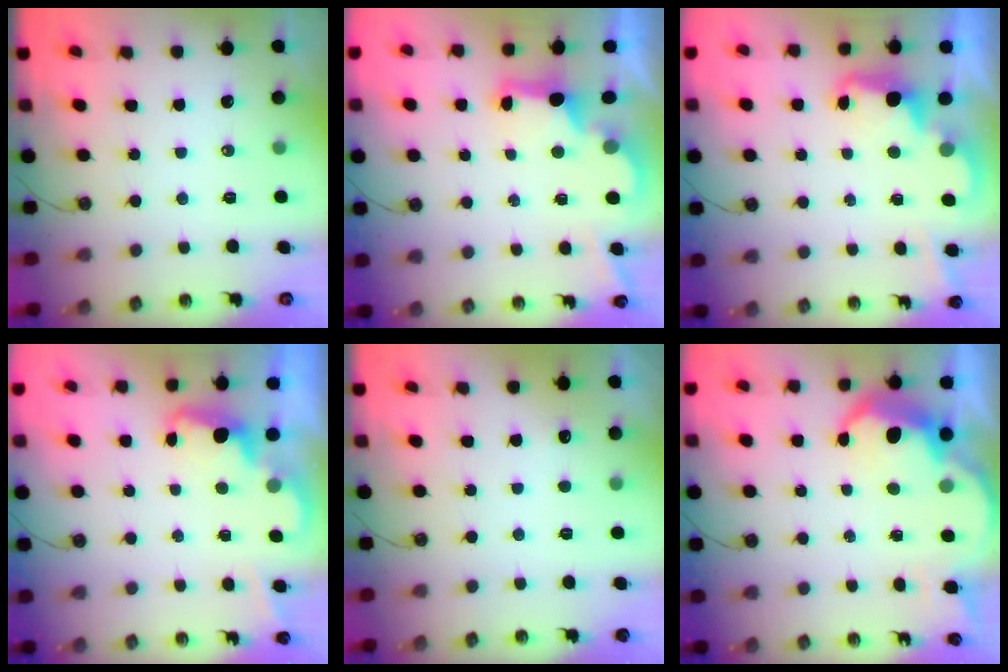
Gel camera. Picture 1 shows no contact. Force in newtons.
{"total": 2.9, "press": 2.8, "slide": 0.9}
{"total": 2.5, "press": 2.4, "slide": 0.5}
{"total": 2.3, "press": 2.3, "slide": 0.6}
{"total": 2.4, "press": 2.2, "slide": 1.0}
{"total": 8.2, "press": 8.1, "slide": 0.4}